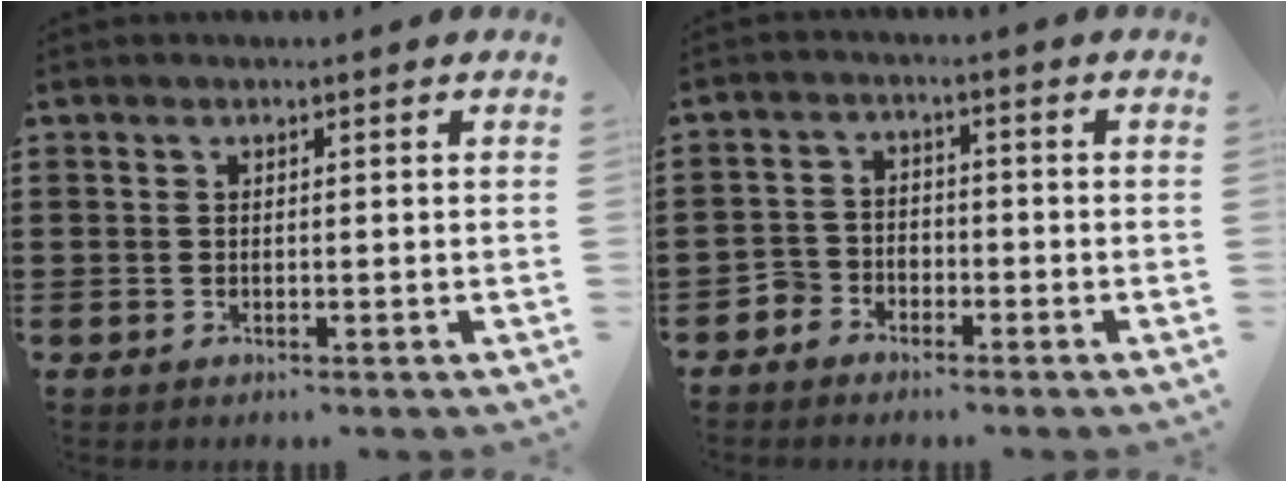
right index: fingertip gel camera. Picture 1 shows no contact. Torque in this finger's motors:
{"motor_torque": [-0.18, 0.64, 0.01, -0.01]}